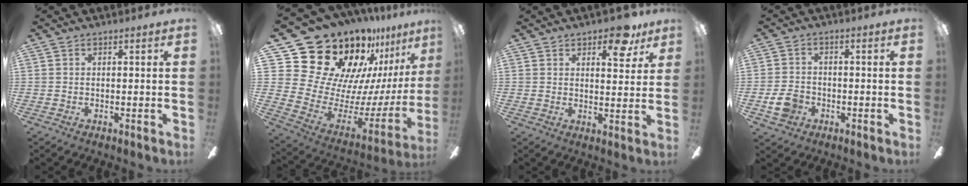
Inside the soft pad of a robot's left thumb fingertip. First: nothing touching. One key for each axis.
{"total": 26.0, "fx": 19.3, "fy": 13.5, "fz": 10.8, "tx": -0.179, "ty": -0.171, "tz": 0.394}
{"total": 8.9, "fx": 6.0, "fy": 3.7, "fz": 5.4, "tx": -0.056, "ty": -0.028, "tz": 0.096}
{"total": 6.2, "fx": -2.4, "fy": 4.8, "fz": 3.1, "tx": -0.067, "ty": 0.008, "tz": -0.046}